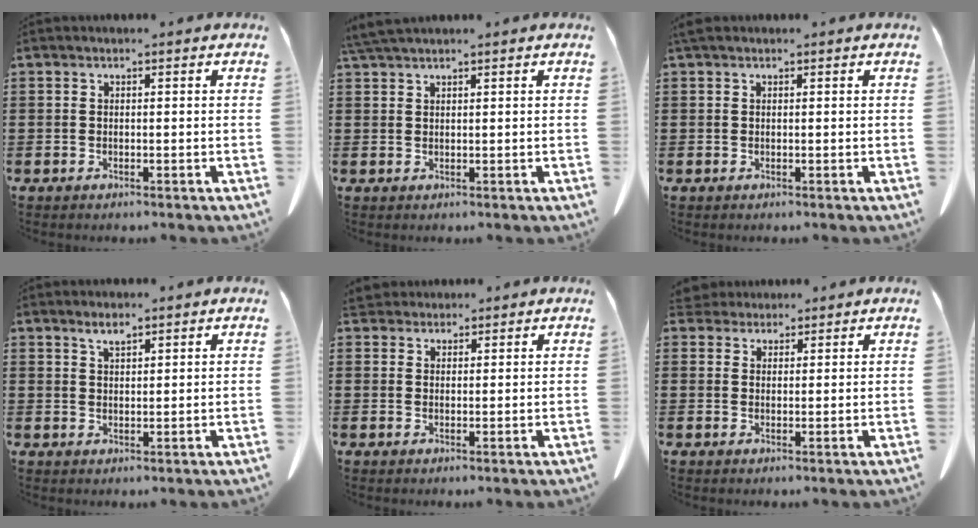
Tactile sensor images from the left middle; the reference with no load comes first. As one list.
[{"total": 2.2, "force": [1.9, 0.0, 1.1], "torque": [-0.028, -0.001, 0.039]}, {"total": 0.7, "force": [0.4, 0.2, 0.5], "torque": [-0.012, 0.001, 0.009]}, {"total": 2.1, "force": [1.9, 0.3, 1.0], "torque": [-0.022, -0.001, 0.036]}, {"total": 2.5, "force": [2.3, 0.8, 0.2], "torque": [-0.012, 0.000, 0.046]}, {"total": 2.5, "force": [2.4, 0.9, 0.1], "torque": [-0.011, 0.000, 0.047]}]